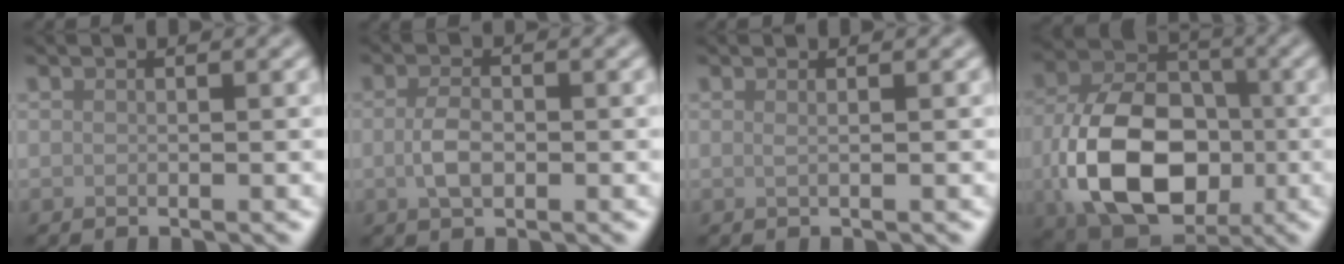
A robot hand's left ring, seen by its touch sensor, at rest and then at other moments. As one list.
[{"total": 2.6, "force": [-0.3, 1.4, 2.1], "torque": [-0.046, -0.001, -0.008]}, {"total": 0.9, "force": [0.3, 0.4, 0.8], "torque": [-0.008, -0.003, -0.002]}, {"total": 12.6, "force": [-2.7, 8.6, 8.7], "torque": [-0.172, -0.019, -0.052]}]